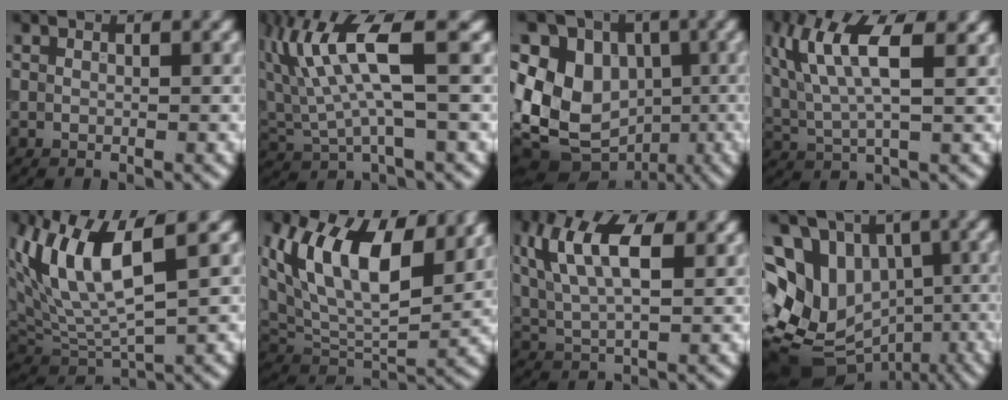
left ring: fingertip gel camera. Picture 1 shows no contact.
{"total": 8.2, "force": [2.5, 2.3, 7.4], "torque": [-0.165, 0.005, 0.049]}
{"total": 12.5, "force": [-0.7, 10.1, 7.3], "torque": [-0.139, 0.010, -0.010]}
{"total": 8.2, "force": [2.8, 2.9, 7.2], "torque": [-0.157, 0.014, 0.050]}
{"total": 8.9, "force": [3.4, 3.1, 7.6], "torque": [-0.163, 0.004, 0.064]}
{"total": 13.1, "force": [5.9, 6.4, 9.8], "torque": [-0.173, 0.014, 0.103]}
{"total": 8.5, "force": [3.0, 3.9, 6.9], "torque": [-0.146, 0.017, 0.051]}
{"total": 15.6, "force": [-3.2, 12.8, 8.5], "torque": [-0.154, 0.019, -0.055]}